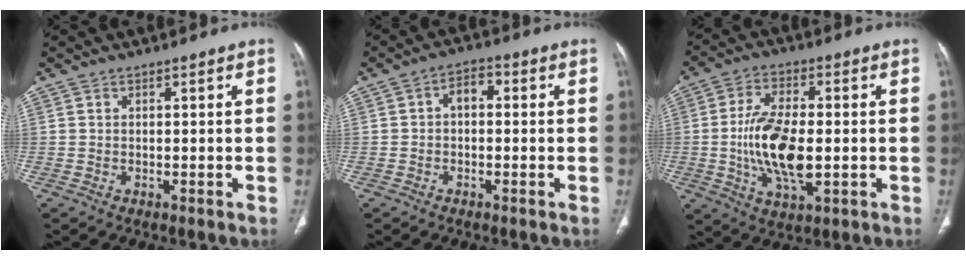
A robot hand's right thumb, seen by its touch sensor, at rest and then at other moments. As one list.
[{"total": 3.8, "force": [0.1, 2.5, 2.9], "torque": [-0.035, 0.016, -0.010]}, {"total": 13.6, "force": [-1.3, 6.3, 12.0], "torque": [-0.226, -0.004, -0.022]}]